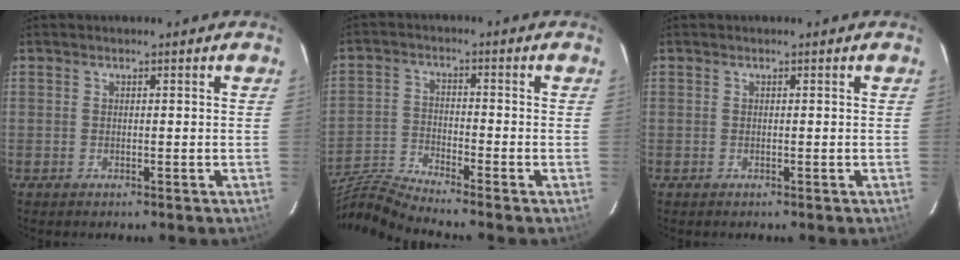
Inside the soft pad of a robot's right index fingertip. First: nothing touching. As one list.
[{"total": 8.7, "force": [-8.2, -1.6, 2.3], "torque": [-0.067, -0.002, -0.172]}, {"total": 0.0}]